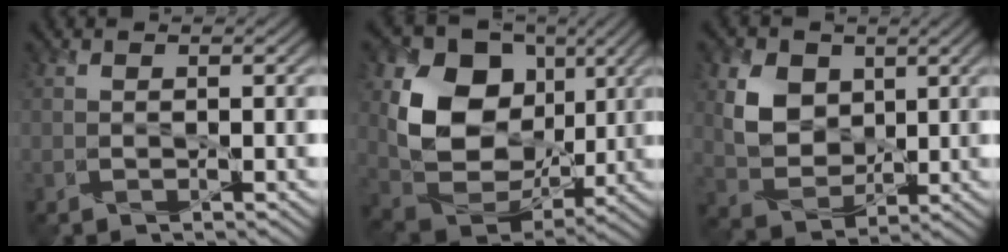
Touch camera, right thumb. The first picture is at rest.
{"total": 13.8, "force": [3.5, 10.8, 7.9], "torque": [-0.154, 0.001, 0.063]}
{"total": 6.6, "force": [2.3, 5.3, 3.4], "torque": [-0.087, -0.004, 0.041]}